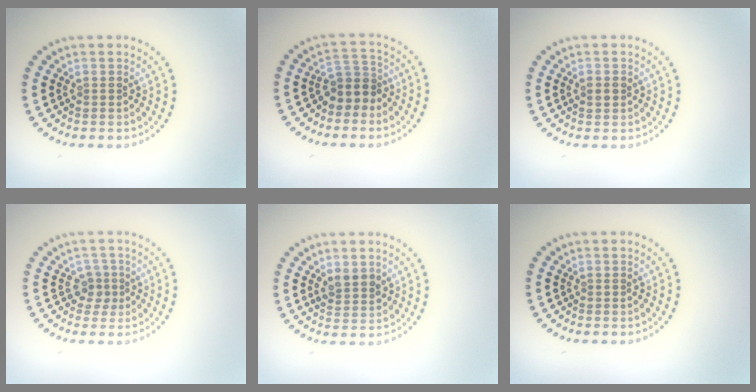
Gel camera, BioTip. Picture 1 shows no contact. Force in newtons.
{"total": 2.8, "press": 2.2, "slide": 1.8}
{"total": 1.2, "press": 1.2, "slide": 0.0}
{"total": 1.7, "press": 1.3, "slide": 1.2}
{"total": 1.9, "press": 1.8, "slide": 0.7}
{"total": 0.0}